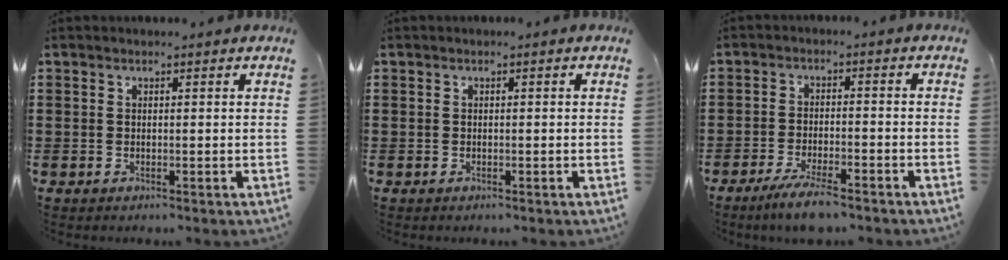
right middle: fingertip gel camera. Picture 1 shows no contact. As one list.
[{"total": 0.0}, {"total": 5.2, "force": [-4.2, 0.6, 2.9], "torque": [-0.067, -0.010, -0.081]}]